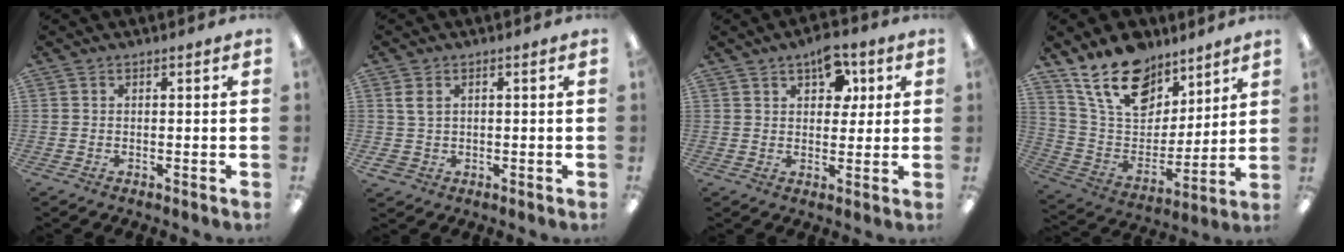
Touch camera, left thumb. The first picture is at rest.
{"total": 4.0, "force": [1.2, 3.1, 2.2], "torque": [-0.044, 0.001, 0.018]}
{"total": 8.2, "force": [4.3, 5.0, 4.9], "torque": [-0.050, -0.010, 0.072]}
{"total": 18.9, "force": [13.0, 10.6, 8.7], "torque": [-0.169, -0.066, 0.242]}